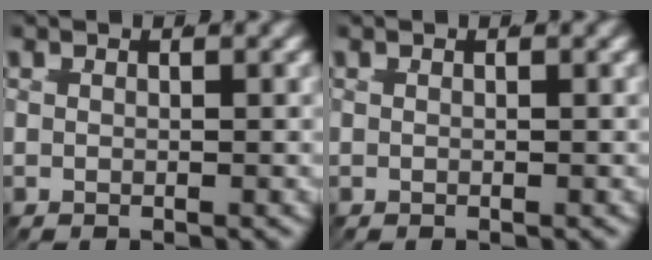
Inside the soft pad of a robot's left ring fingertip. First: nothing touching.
{"total": 0.0}